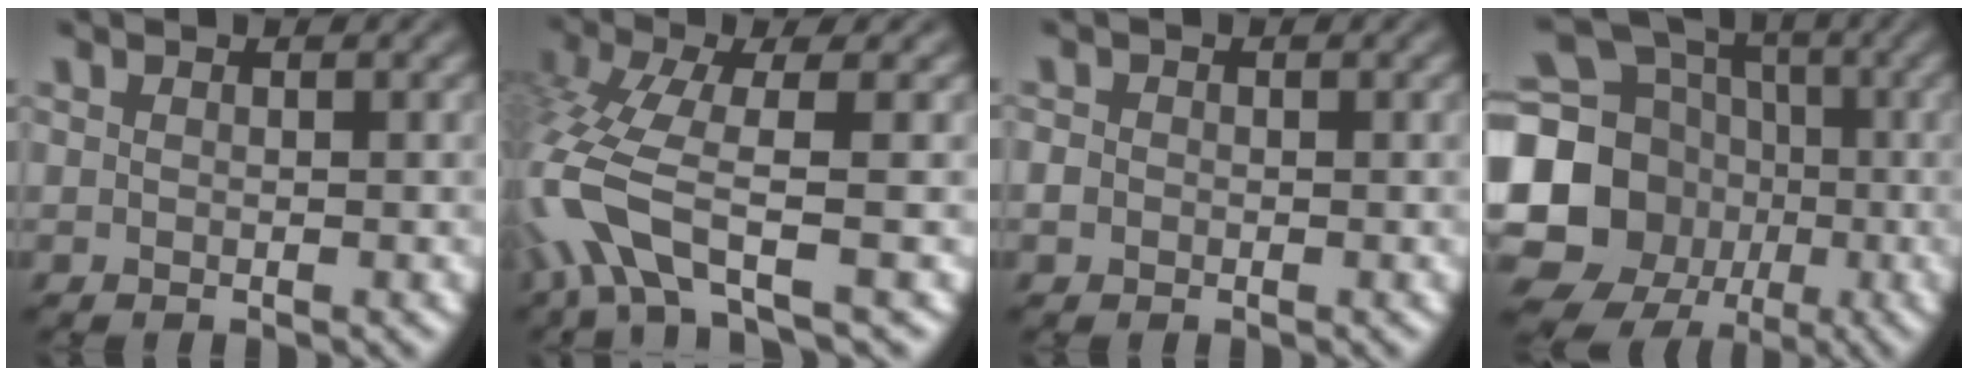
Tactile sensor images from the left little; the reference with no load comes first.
{"total": 7.5, "force": [-3.2, 2.1, 6.4], "torque": [-0.162, -0.005, -0.077]}
{"total": 1.0, "force": [-0.7, 0.8, 0.0], "torque": [0.005, -0.002, -0.017]}
{"total": 15.0, "force": [-2.1, 13.4, 6.6], "torque": [-0.147, -0.018, -0.064]}